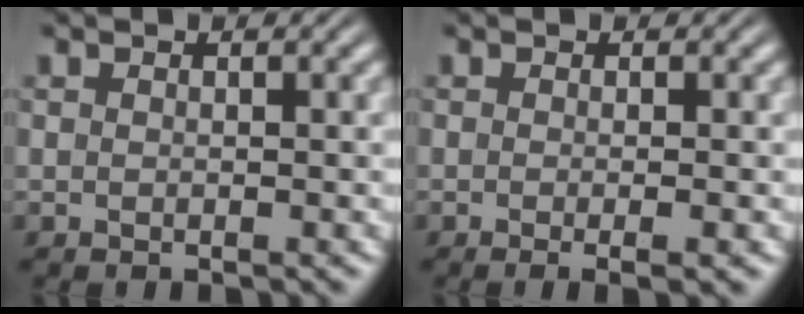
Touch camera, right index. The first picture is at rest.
{"total": 1.7, "force": [-1.1, 0.0, 1.3], "torque": [-0.020, -0.002, -0.017]}